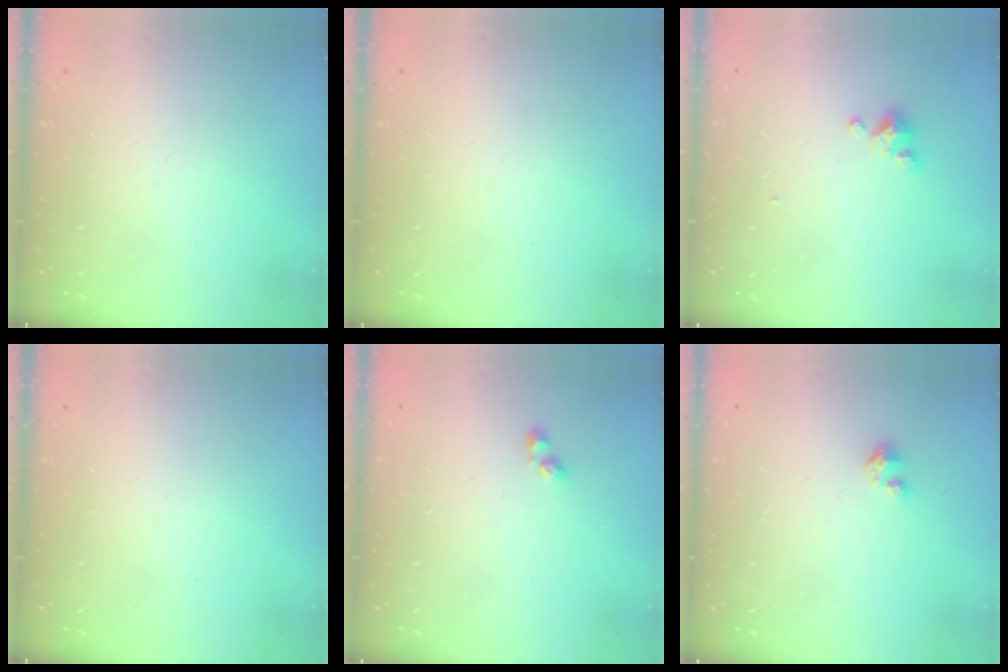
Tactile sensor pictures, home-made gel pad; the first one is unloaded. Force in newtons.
{"total": 0.0}
{"total": 2.3, "press": 2.2, "slide": 0.4}
{"total": 0.0}
{"total": 2.4, "press": 2.3, "slide": 0.6}
{"total": 1.6, "press": 1.6, "slide": 0.2}